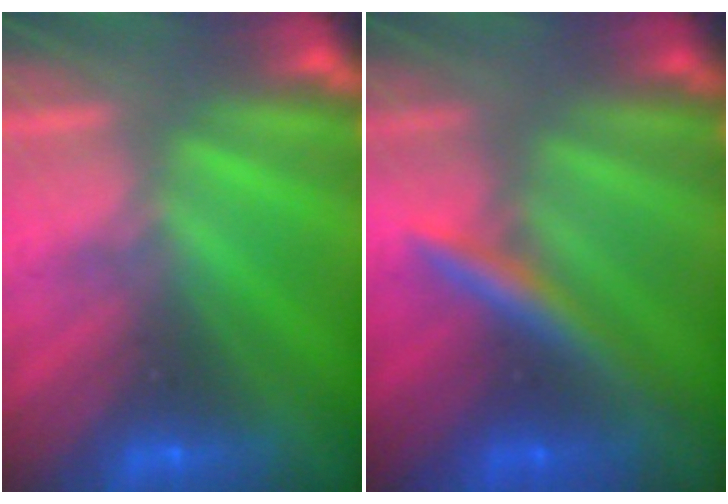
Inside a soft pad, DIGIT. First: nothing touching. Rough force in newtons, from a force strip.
{"total": 2.4}